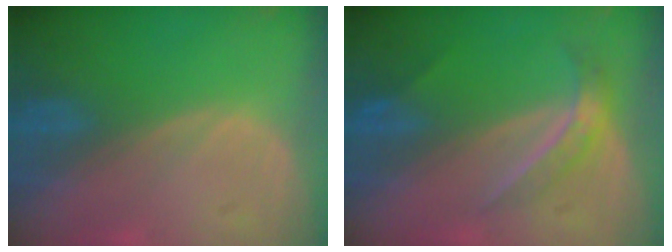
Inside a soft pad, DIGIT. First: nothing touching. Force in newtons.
{"total": 4.6, "press": 4.0, "slide": 2.3}